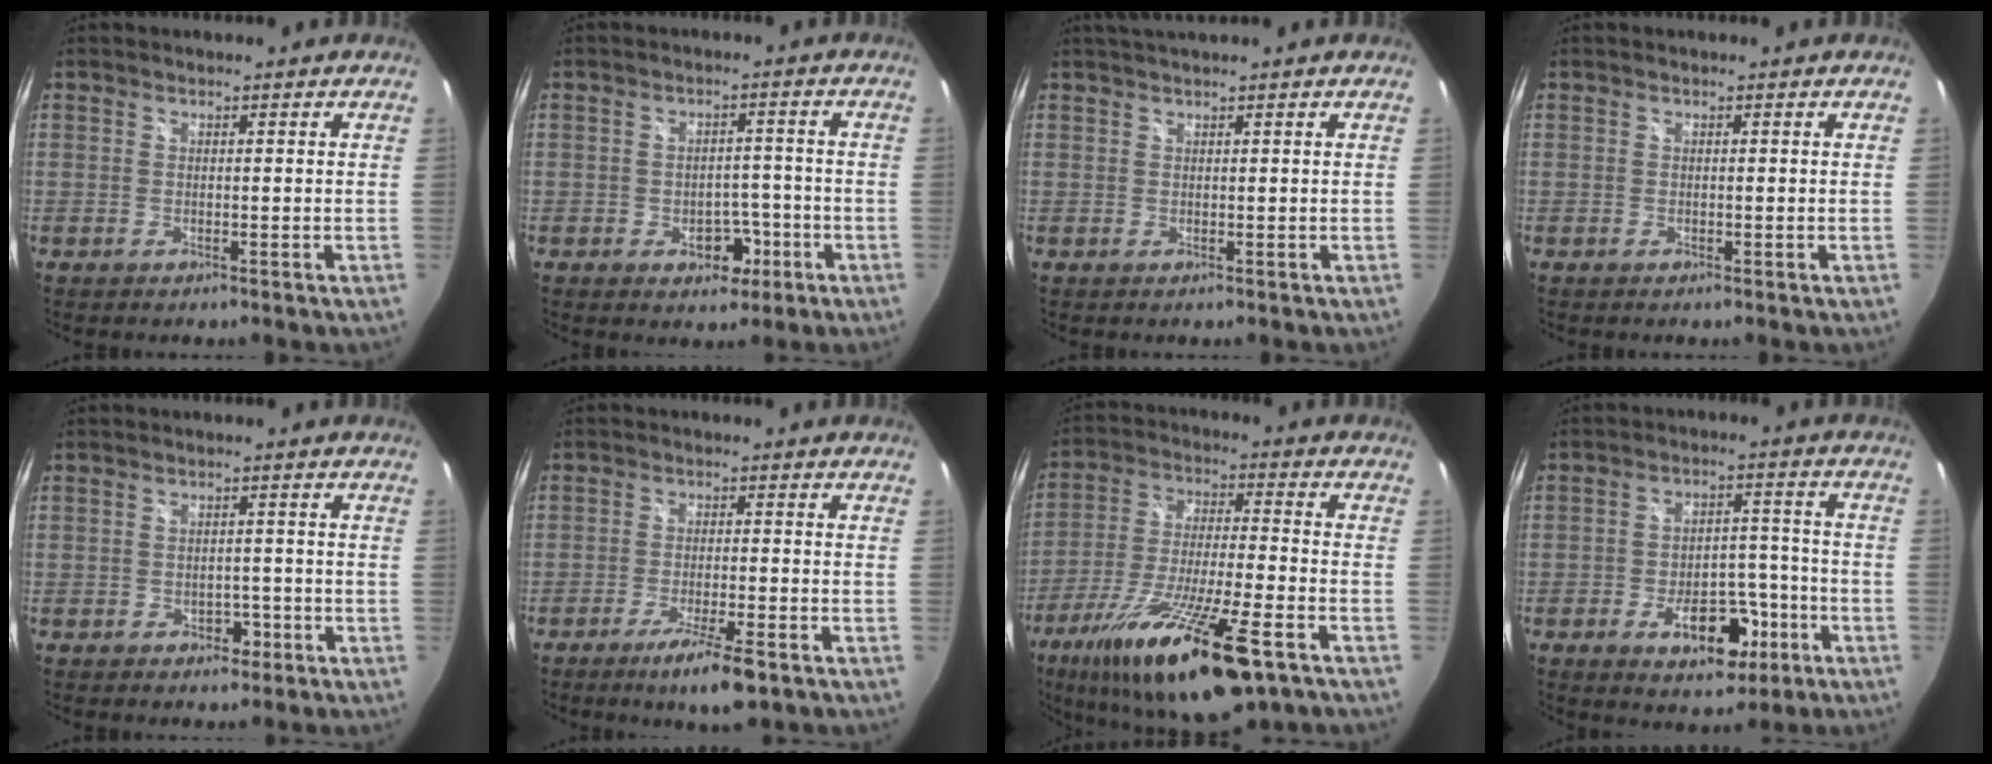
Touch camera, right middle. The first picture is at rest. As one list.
[{"total": 5.1, "force": [-2.3, 3.6, 2.8], "torque": [-0.049, 0.006, -0.022]}, {"total": 2.2, "force": [1.8, -0.5, 1.2], "torque": [-0.024, 0.002, 0.025]}, {"total": 0.0}, {"total": 2.7, "force": [-1.3, 2.0, 1.1], "torque": [-0.019, 0.001, -0.015]}, {"total": 7.6, "force": [-4.9, 0.7, 5.8], "torque": [-0.116, -0.020, -0.082]}, {"total": 22.7, "force": [-13.6, 4.3, 17.6], "torque": [-0.334, -0.053, -0.236]}, {"total": 11.2, "force": [-5.4, 6.4, 7.4], "torque": [-0.119, 0.018, -0.064]}]